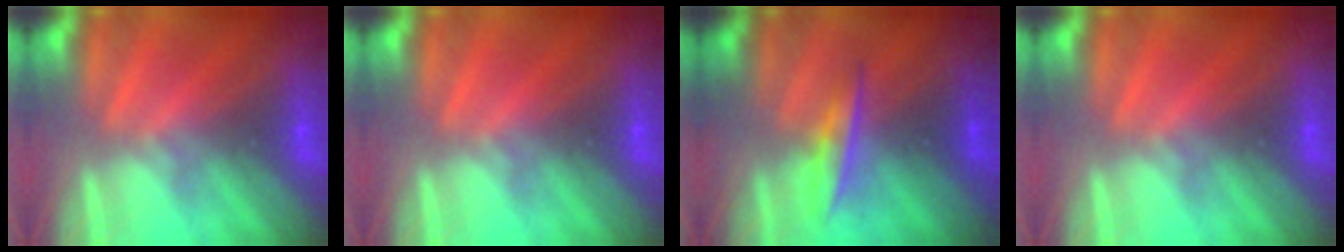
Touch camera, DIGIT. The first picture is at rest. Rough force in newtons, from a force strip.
{"total": 0.0}
{"total": 1.4}
{"total": 0.0}